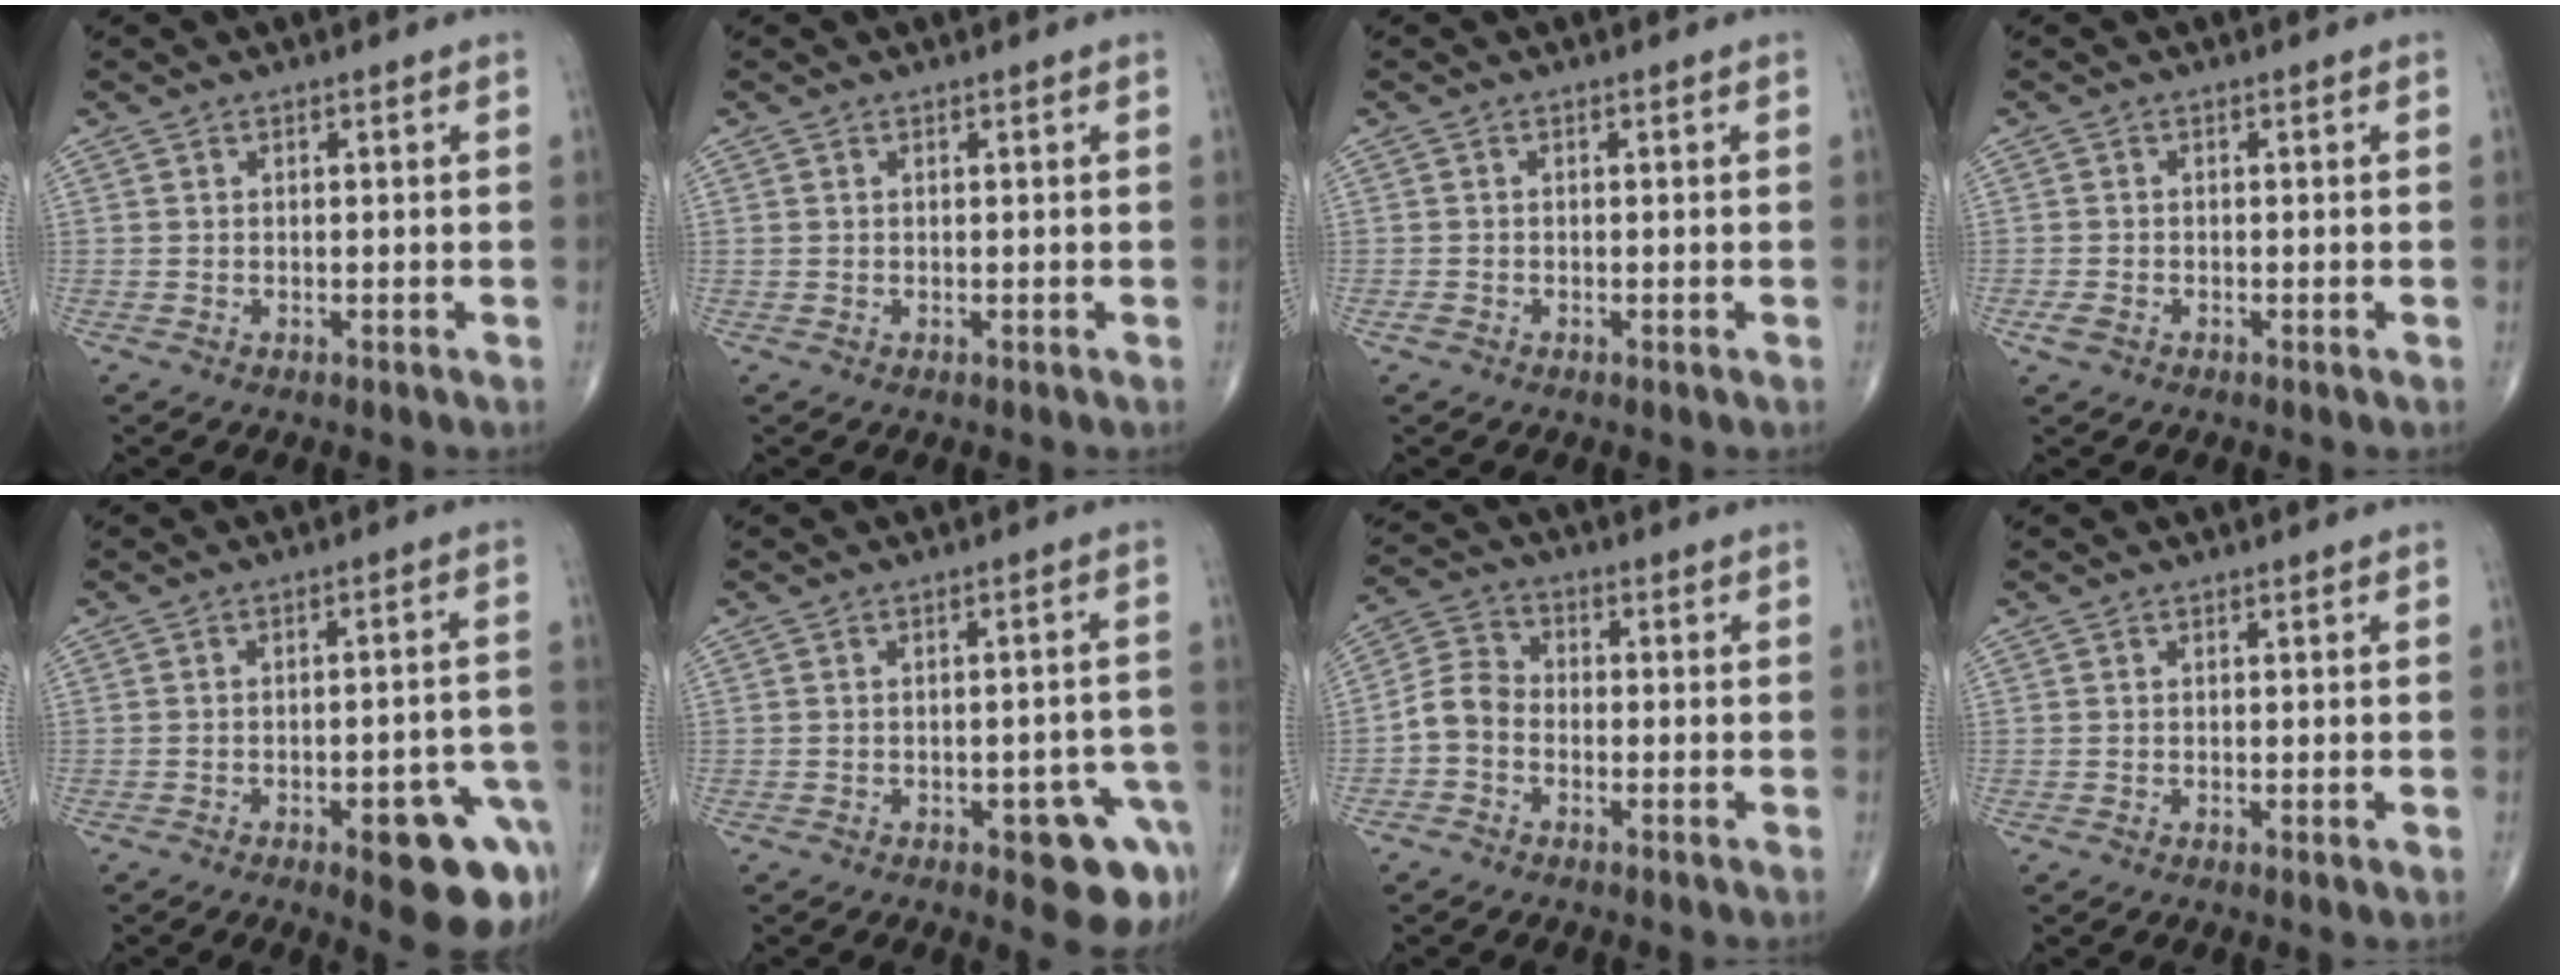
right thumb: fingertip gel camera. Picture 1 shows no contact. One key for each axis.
{"total": 0.0}
{"total": 1.0, "fx": -0.5, "fy": 0.6, "fz": 0.7, "tx": -0.013, "ty": -0.001, "tz": -0.011}
{"total": 2.1, "fx": -1.0, "fy": 1.2, "fz": 1.3, "tx": -0.031, "ty": 0.000, "tz": -0.019}
{"total": 13.7, "fx": -6.5, "fy": 4.4, "fz": 11.2, "tx": -0.085, "ty": 0.038, "tz": -0.067}
{"total": 10.0, "fx": -4.6, "fy": 3.8, "fz": 8.0, "tx": -0.065, "ty": 0.022, "tz": -0.050}
{"total": 5.5, "fx": -1.9, "fy": 4.2, "fz": 3.0, "tx": -0.048, "ty": 0.022, "tz": -0.051}
{"total": 0.8, "fx": -0.1, "fy": 0.1, "fz": 0.8, "tx": -0.017, "ty": -0.004, "tz": -0.003}